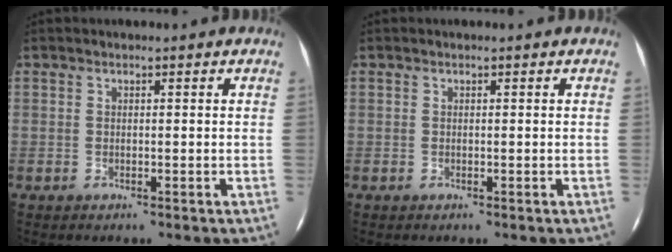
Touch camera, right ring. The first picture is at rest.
{"total": 0.0}